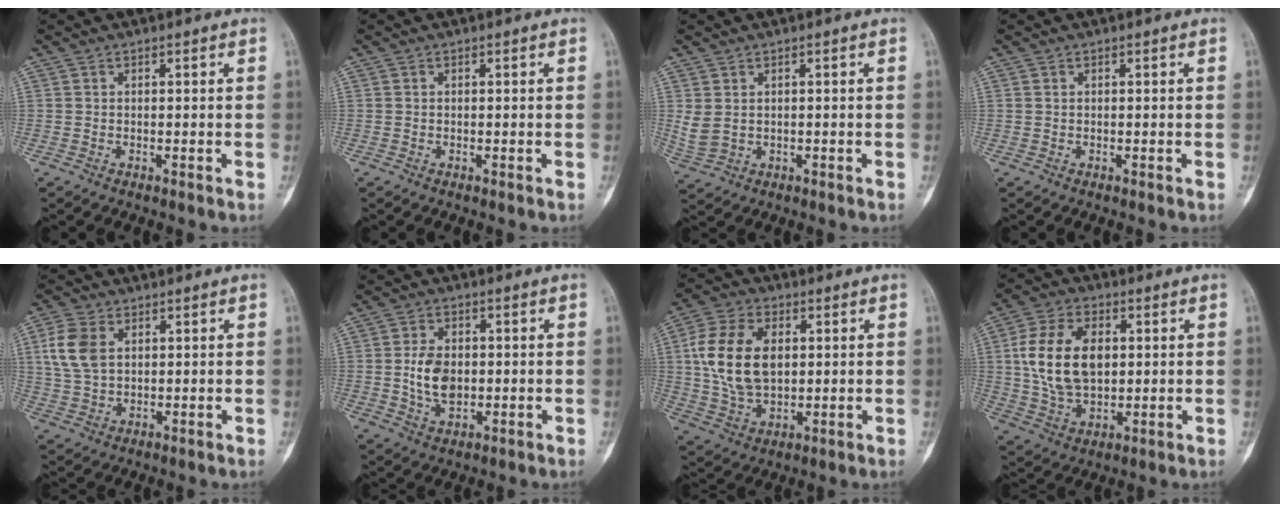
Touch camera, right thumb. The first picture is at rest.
{"total": 0.0}
{"total": 3.6, "force": [0.6, 2.6, 2.5], "torque": [-0.061, 0.000, 0.023]}
{"total": 0.0}
{"total": 8.2, "force": [2.2, 5.4, 5.7], "torque": [-0.120, 0.000, 0.049]}
{"total": 7.6, "force": [-0.3, 5.1, 5.6], "torque": [-0.091, 0.000, -0.001]}
{"total": 15.1, "force": [2.2, 9.7, 11.4], "torque": [-0.208, 0.002, 0.042]}
{"total": 15.2, "force": [2.1, 9.6, 11.6], "torque": [-0.199, 0.001, 0.041]}